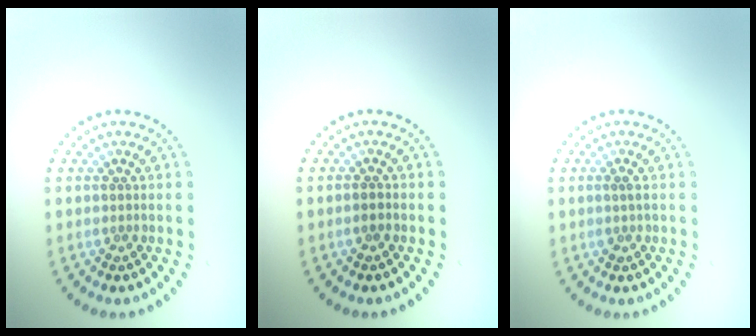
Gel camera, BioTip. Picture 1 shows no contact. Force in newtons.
{"total": 0.9, "press": 0.9, "slide": 0.2}
{"total": 0.7, "press": 0.7, "slide": 0.3}